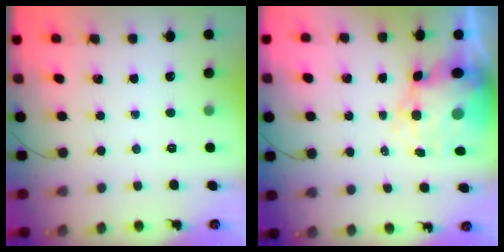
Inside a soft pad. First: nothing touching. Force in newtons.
{"total": 8.3, "press": 7.9, "slide": 2.4}